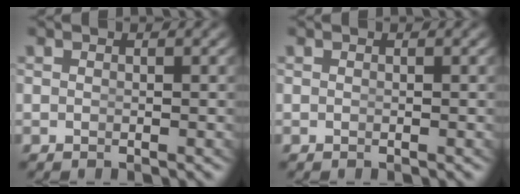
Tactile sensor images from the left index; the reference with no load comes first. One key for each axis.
{"total": 0.0}